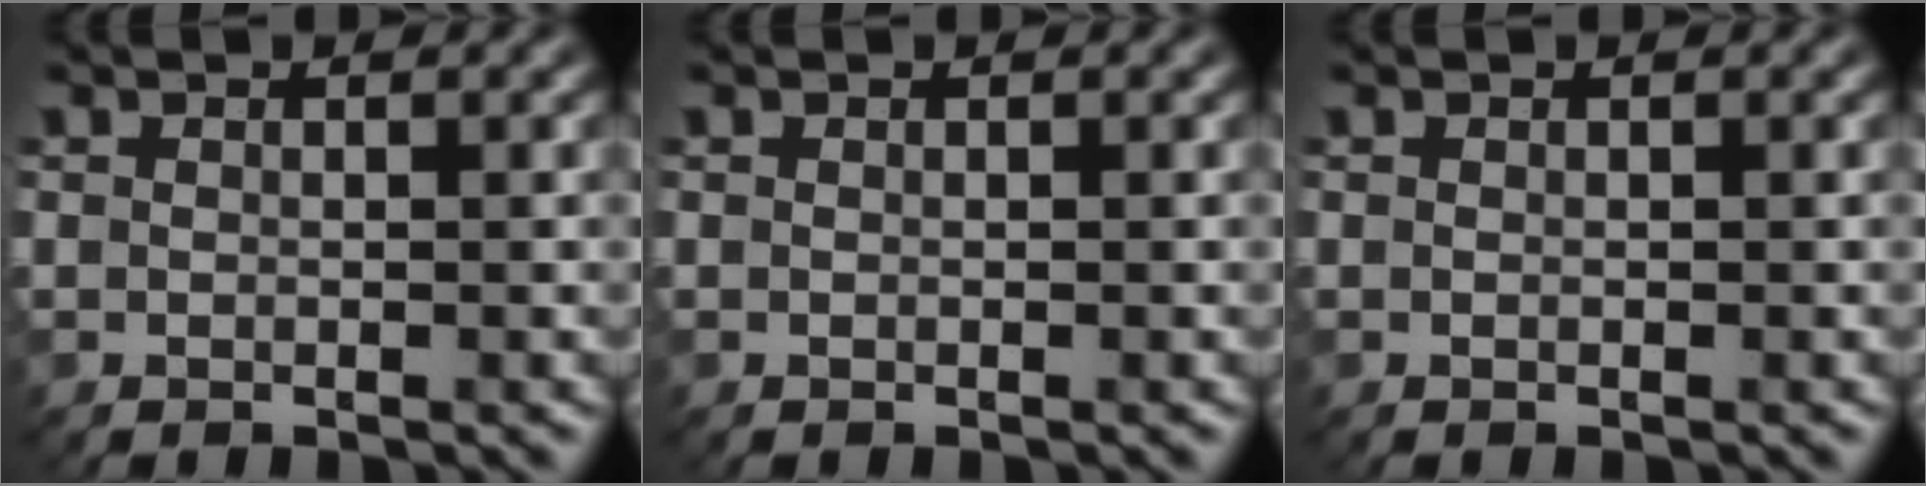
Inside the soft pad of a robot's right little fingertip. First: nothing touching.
{"total": 0.0}
{"total": 0.0}